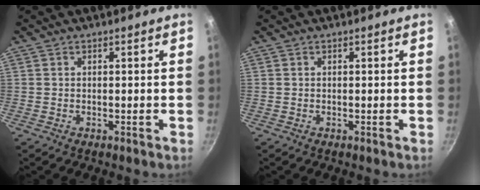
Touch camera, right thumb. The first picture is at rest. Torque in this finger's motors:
{"motor_torque": [-0.24, -0.07, 0.37, -0.37, 0.00]}